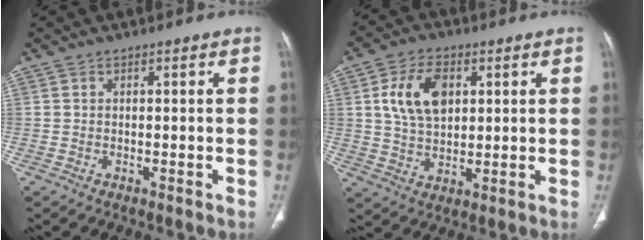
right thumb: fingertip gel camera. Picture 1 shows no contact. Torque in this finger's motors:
{"motor_torque": [0.67, 2.36, 0.79, -0.22, 0.09]}